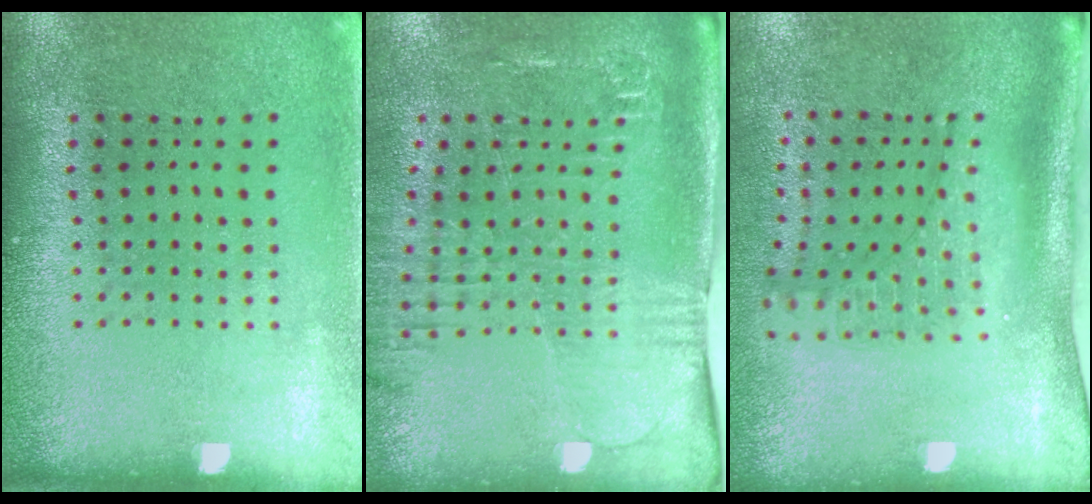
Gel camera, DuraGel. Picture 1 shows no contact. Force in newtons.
{"total": 2.5, "press": 2.1, "slide": 1.3}
{"total": 1.9, "press": 1.4, "slide": 1.3}